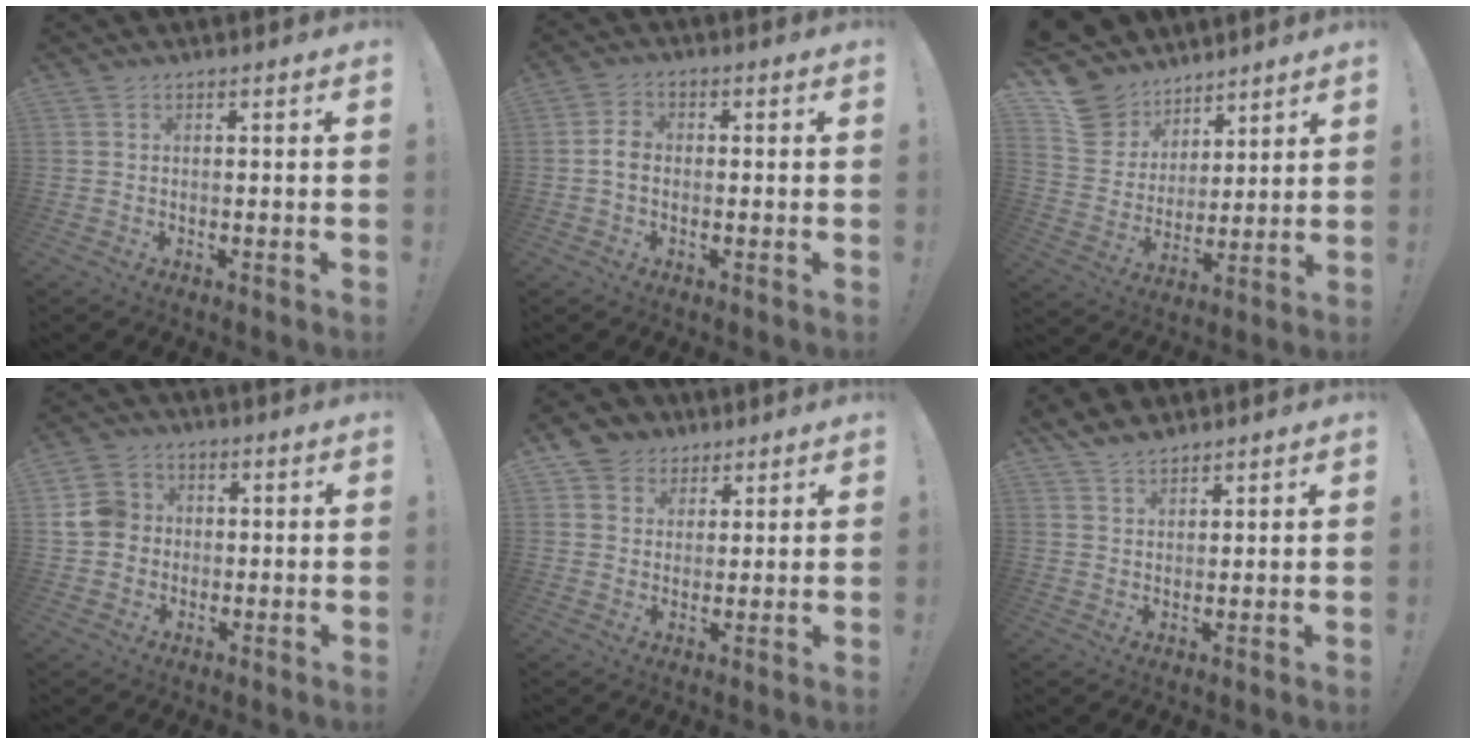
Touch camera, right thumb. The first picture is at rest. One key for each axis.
{"total": 3.8, "fx": -0.7, "fy": 2.6, "fz": 2.6, "tx": -0.047, "ty": 0.008, "tz": -0.015}
{"total": 13.5, "fx": 9.1, "fy": 9.6, "fz": 2.8, "tx": -0.060, "ty": -0.063, "tz": 0.181}
{"total": 9.0, "fx": 0.7, "fy": 8.2, "fz": 3.7, "tx": -0.072, "ty": 0.015, "tz": 0.018}
{"total": 6.7, "fx": 3.7, "fy": 5.5, "fz": 0.8, "tx": -0.012, "ty": -0.025, "tz": 0.075}
{"total": 4.9, "fx": 4.2, "fy": 2.2, "fz": 1.2, "tx": -0.026, "ty": -0.024, "tz": 0.080}